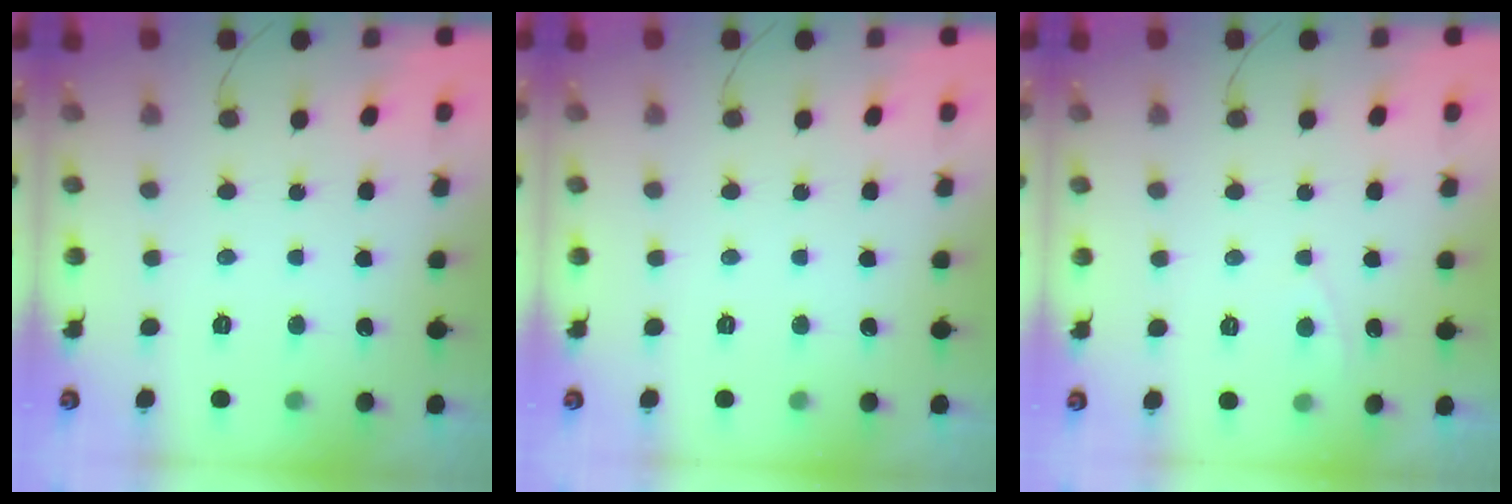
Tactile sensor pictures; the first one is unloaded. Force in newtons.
{"total": 0.0}
{"total": 2.3, "press": 2.3, "slide": 0.3}